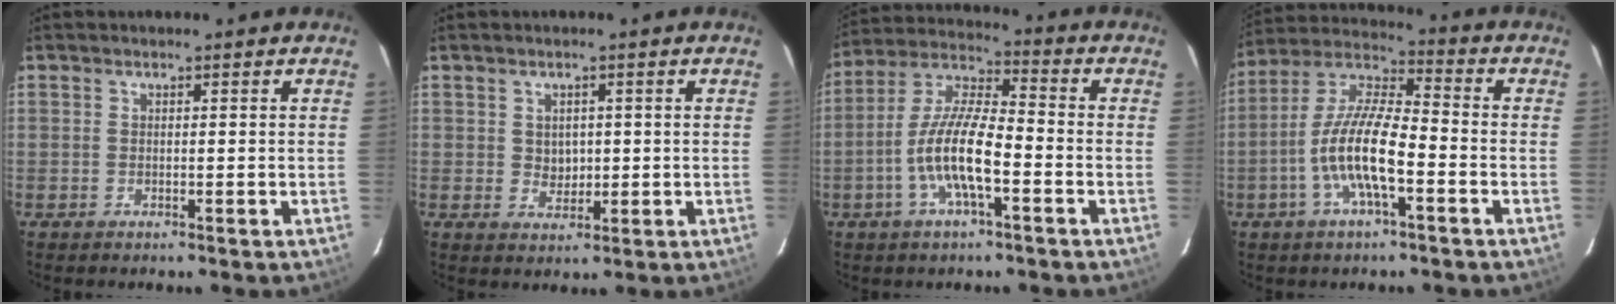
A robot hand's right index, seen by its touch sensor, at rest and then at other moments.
{"total": 3.1, "force": [0.4, 2.8, 1.3], "torque": [-0.017, 0.001, 0.012]}
{"total": 11.9, "force": [-4.3, 3.0, 10.7], "torque": [-0.220, 0.000, -0.084]}
{"total": 12.5, "force": [-4.4, 3.2, 11.3], "torque": [-0.229, 0.000, -0.088]}